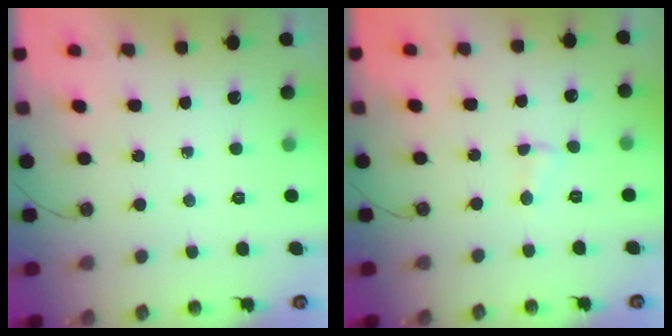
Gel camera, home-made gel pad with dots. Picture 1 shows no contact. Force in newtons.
{"total": 2.6, "press": 2.6, "slide": 0.3}